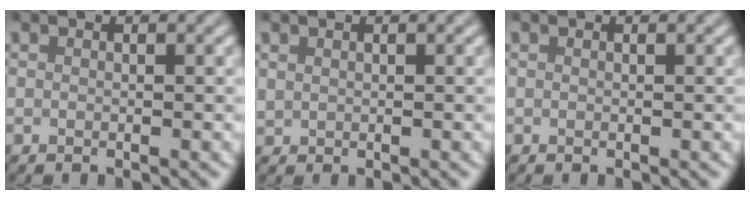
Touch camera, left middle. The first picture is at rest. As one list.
[{"total": 0.5, "force": [0.4, 0.4, 0.1], "torque": [-0.002, -0.001, 0.012]}, {"total": 0.0}]